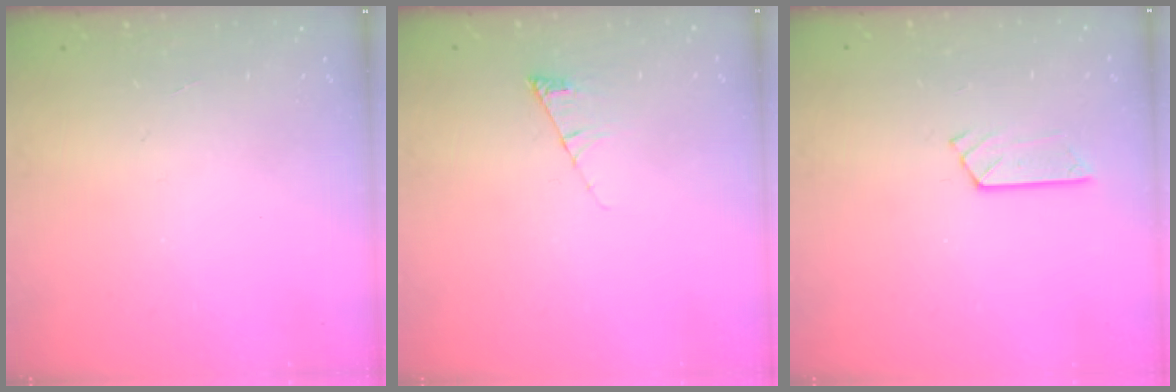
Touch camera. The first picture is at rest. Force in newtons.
{"total": 5.3, "press": 5.3, "slide": 0.5}
{"total": 3.9, "press": 3.9, "slide": 0.4}